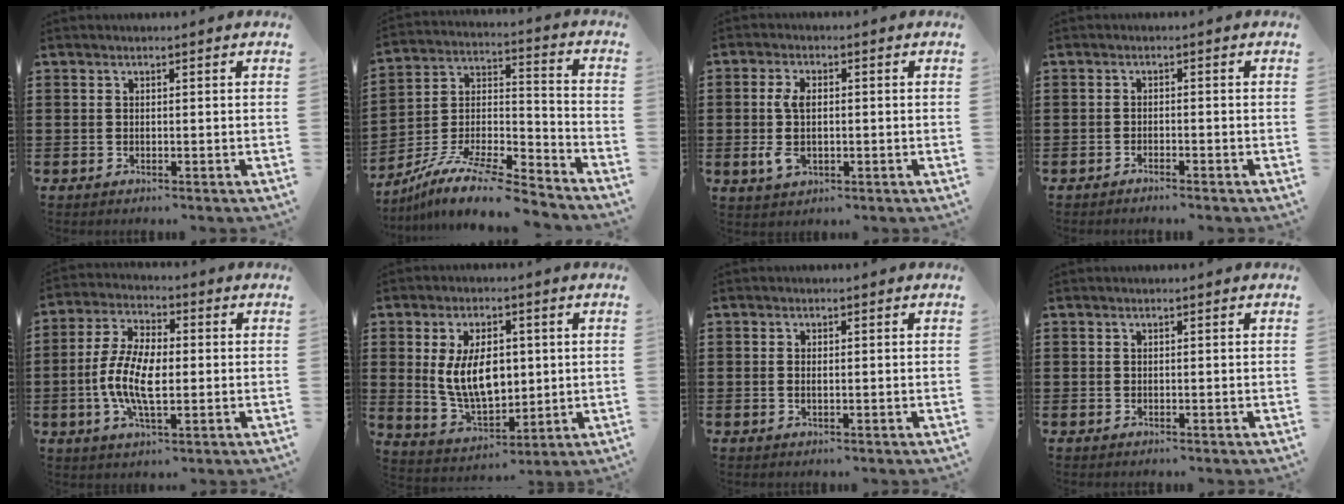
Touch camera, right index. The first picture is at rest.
{"total": 11.2, "force": [-9.6, 2.0, 5.4], "torque": [-0.106, 0.018, -0.193]}
{"total": 5.2, "force": [-0.4, 2.9, 4.3], "torque": [-0.102, 0.000, -0.013]}
{"total": 1.2, "force": [-1.1, -0.1, 0.1], "torque": [-0.006, 0.000, -0.023]}
{"total": 9.3, "force": [-1.5, 3.8, 8.4], "torque": [-0.185, -0.006, -0.033]}
{"total": 9.7, "force": [1.3, 5.5, 7.8], "torque": [-0.159, 0.000, 0.019]}
{"total": 0.9, "force": [-0.1, 0.3, 0.8], "torque": [-0.017, 0.001, -0.002]}
{"total": 0.0}